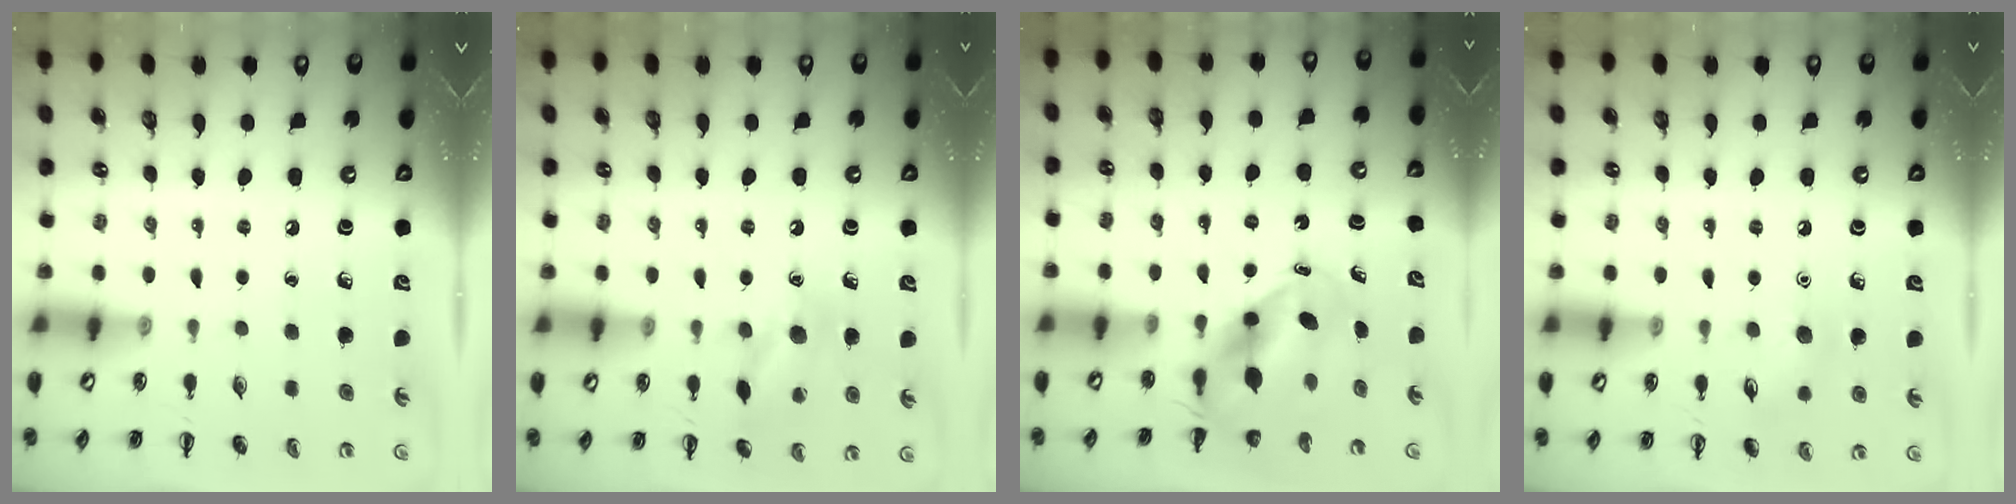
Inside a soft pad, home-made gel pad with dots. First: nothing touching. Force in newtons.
{"total": 11.1, "press": 11.0, "slide": 1.7}
{"total": 5.7, "press": 5.6, "slide": 1.2}
{"total": 6.8, "press": 6.6, "slide": 1.4}